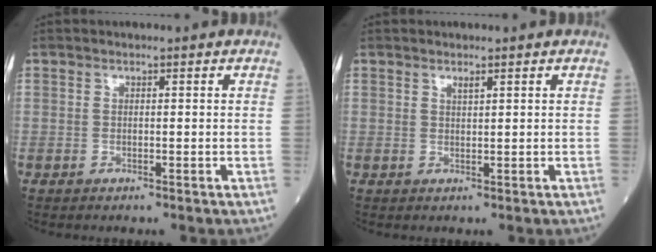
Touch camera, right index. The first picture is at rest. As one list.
[{"total": 0.8, "force": [0.6, 0.0, 0.5], "torque": [-0.016, -0.003, 0.012]}]